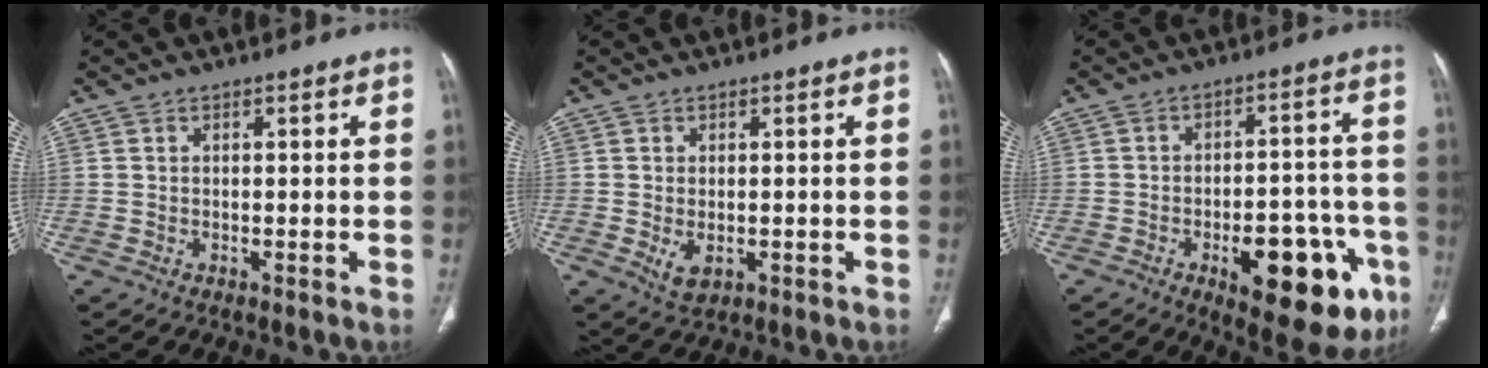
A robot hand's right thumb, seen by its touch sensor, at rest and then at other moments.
{"total": 3.6, "force": [-0.7, 2.3, 2.7], "torque": [-0.048, -0.007, -0.002]}
{"total": 19.7, "force": [-8.1, 8.6, 15.7], "torque": [-0.152, 0.035, -0.094]}